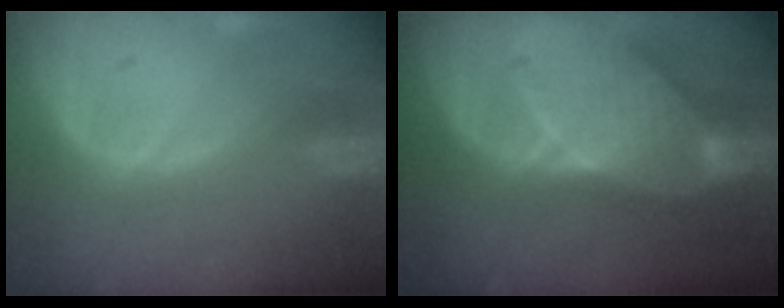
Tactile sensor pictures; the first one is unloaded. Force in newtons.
{"total": 7.6, "press": 7.6, "slide": 0.1}